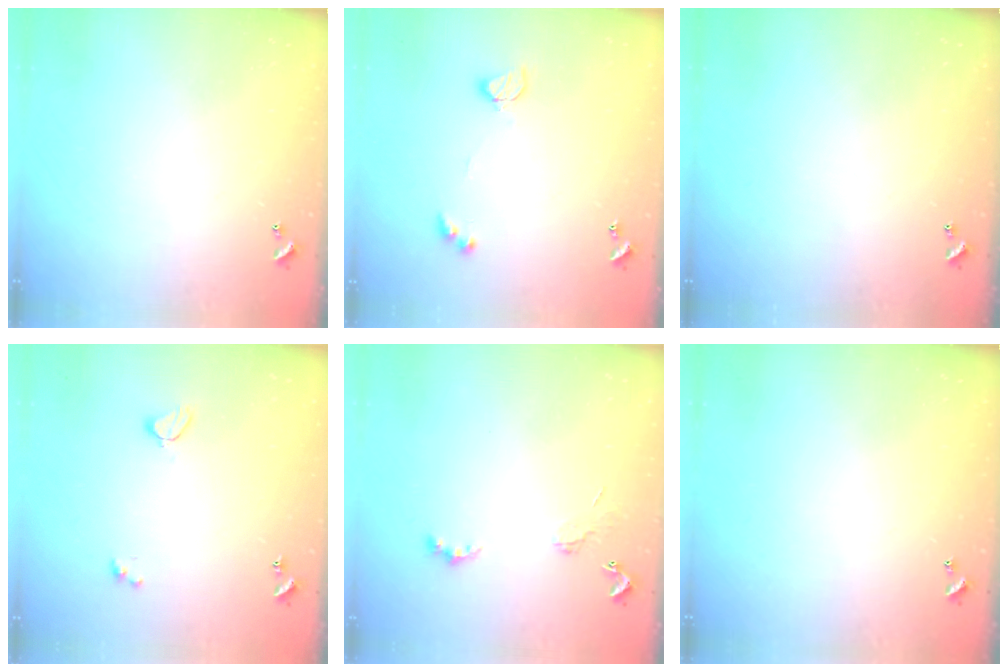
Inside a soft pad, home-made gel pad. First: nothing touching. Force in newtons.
{"total": 4.1, "press": 4.0, "slide": 0.8}
{"total": 0.0}
{"total": 2.0, "press": 1.9, "slide": 0.6}
{"total": 2.0, "press": 1.9, "slide": 0.4}
{"total": 0.0}